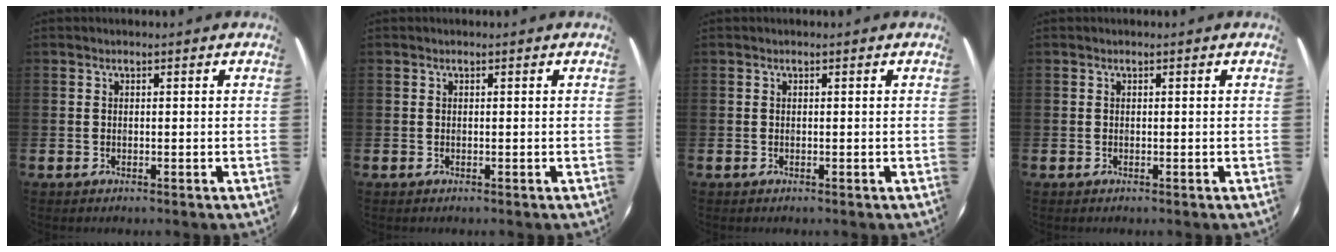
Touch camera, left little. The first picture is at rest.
{"total": 0.0}
{"total": 0.0}
{"total": 0.0}